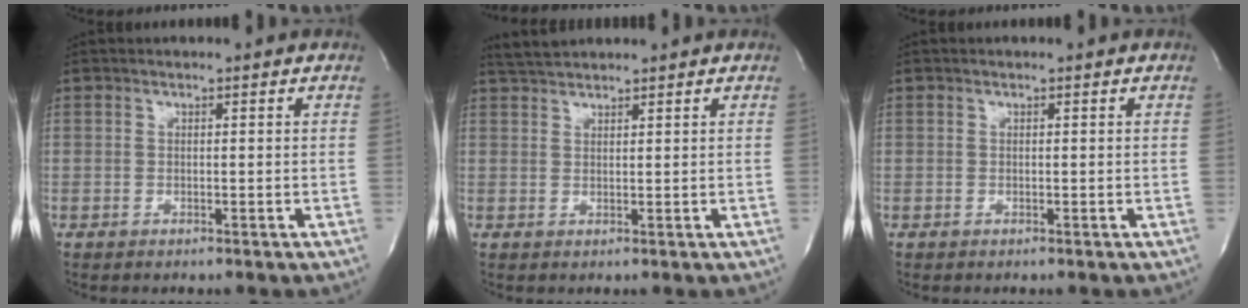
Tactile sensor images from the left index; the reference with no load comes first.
{"total": 3.0, "force": [2.9, 0.2, 0.7], "torque": [-0.019, 0.016, 0.059]}
{"total": 0.0}